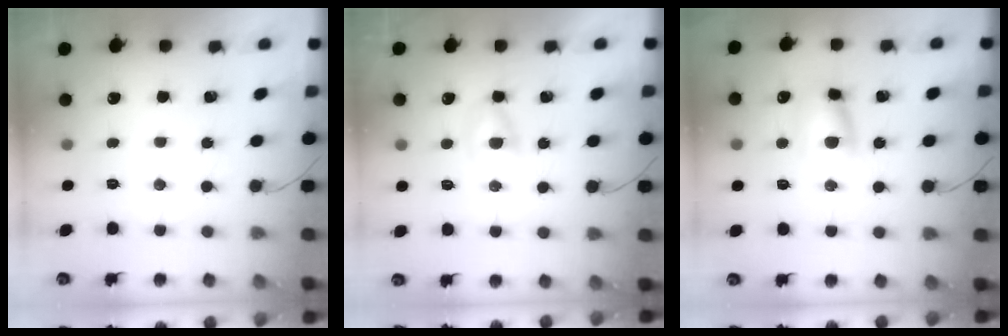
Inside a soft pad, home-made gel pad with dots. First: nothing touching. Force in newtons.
{"total": 2.2, "press": 2.0, "slide": 1.1}
{"total": 9.0, "press": 9.0, "slide": 0.9}